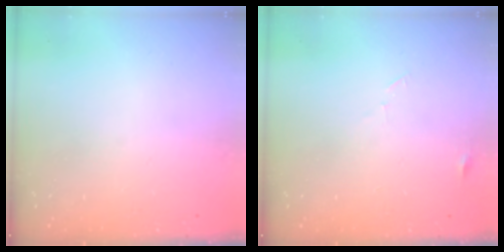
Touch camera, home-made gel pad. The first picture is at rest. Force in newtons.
{"total": 2.8, "press": 2.8, "slide": 0.2}